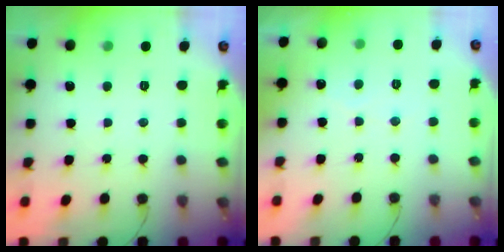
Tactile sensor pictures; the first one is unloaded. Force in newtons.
{"total": 1.7, "press": 1.7, "slide": 0.0}